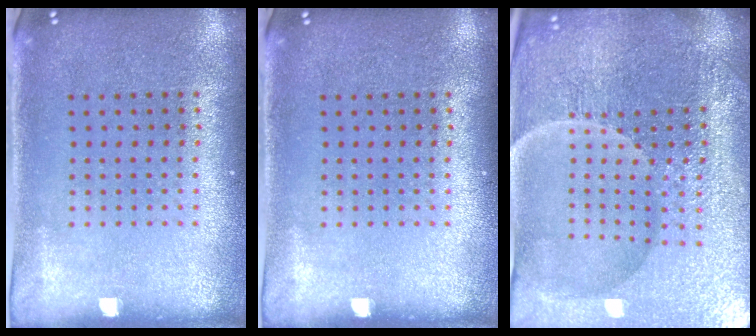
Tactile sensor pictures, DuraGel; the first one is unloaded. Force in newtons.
{"total": 0.0}
{"total": 5.4, "press": 5.1, "slide": 1.7}